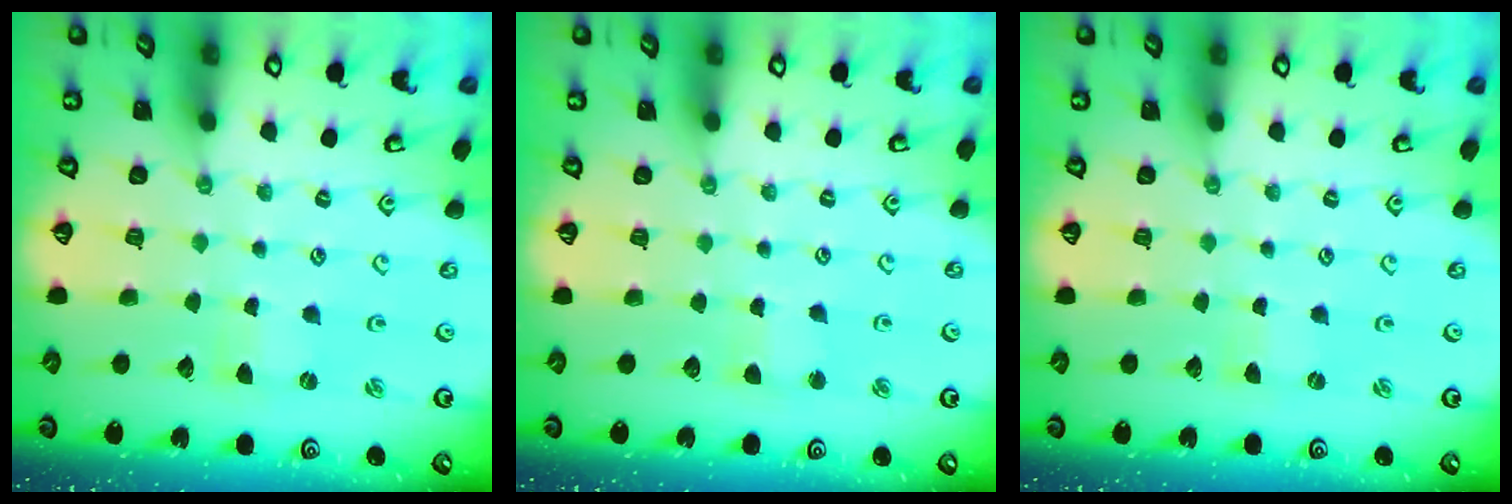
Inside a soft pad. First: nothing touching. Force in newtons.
{"total": 2.5, "press": 2.4, "slide": 0.4}
{"total": 0.0}